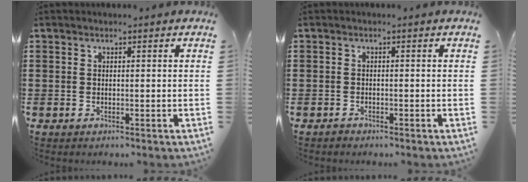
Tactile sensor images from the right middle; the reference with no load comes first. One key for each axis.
{"total": 0.7, "fx": -0.7, "fy": 0.3, "fz": 0.1, "tx": -0.003, "ty": 0.001, "tz": -0.015}